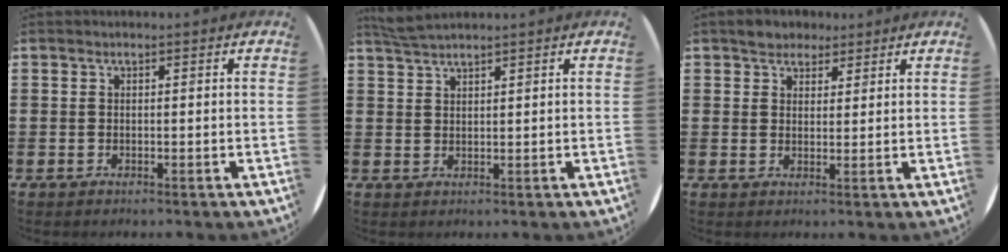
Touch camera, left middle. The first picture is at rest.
{"total": 2.3, "force": [2.3, -0.1, 0.5], "torque": [-0.012, 0.000, 0.044]}
{"total": 3.2, "force": [2.7, 1.7, 0.0], "torque": [0.001, 0.006, 0.050]}